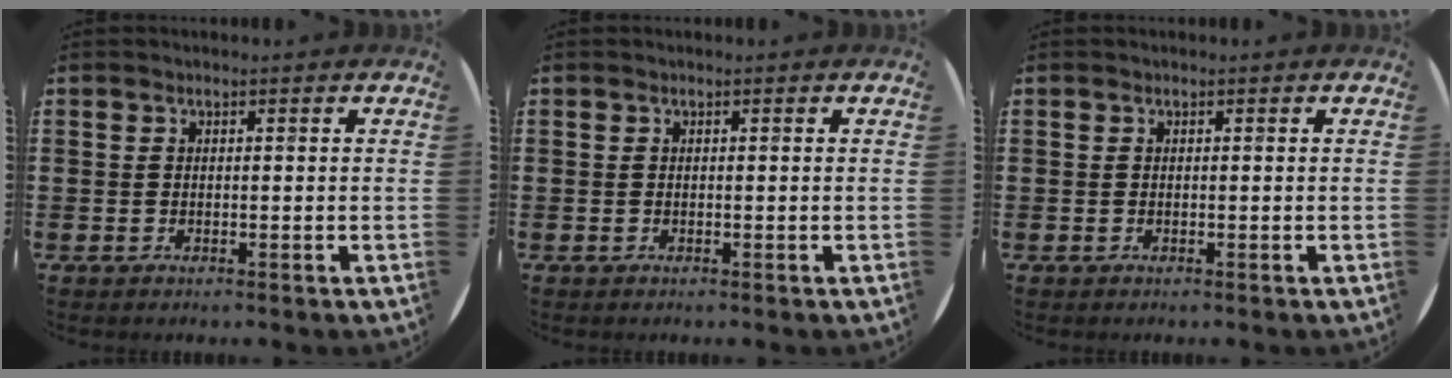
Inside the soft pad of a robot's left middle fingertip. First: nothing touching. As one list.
[{"total": 0.0}, {"total": 0.0}]